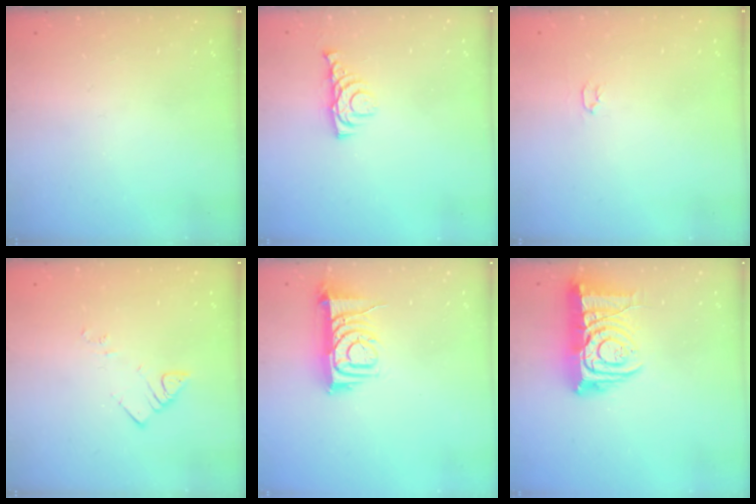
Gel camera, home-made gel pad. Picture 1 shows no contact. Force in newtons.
{"total": 5.5, "press": 5.4, "slide": 1.1}
{"total": 2.0, "press": 2.0, "slide": 0.3}
{"total": 3.7, "press": 3.7, "slide": 0.4}
{"total": 9.0, "press": 9.0, "slide": 0.7}
{"total": 13.5, "press": 13.4, "slide": 1.5}